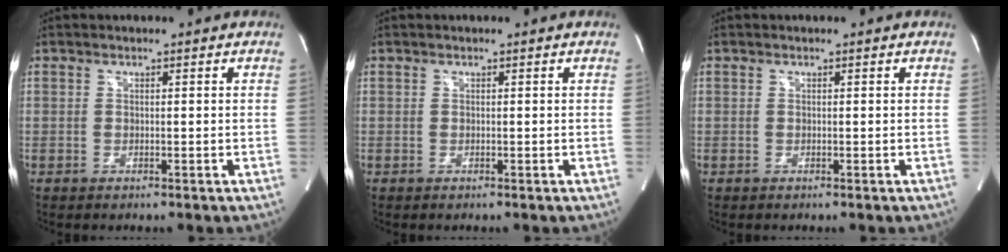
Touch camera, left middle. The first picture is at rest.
{"total": 0.0}
{"total": 0.0}